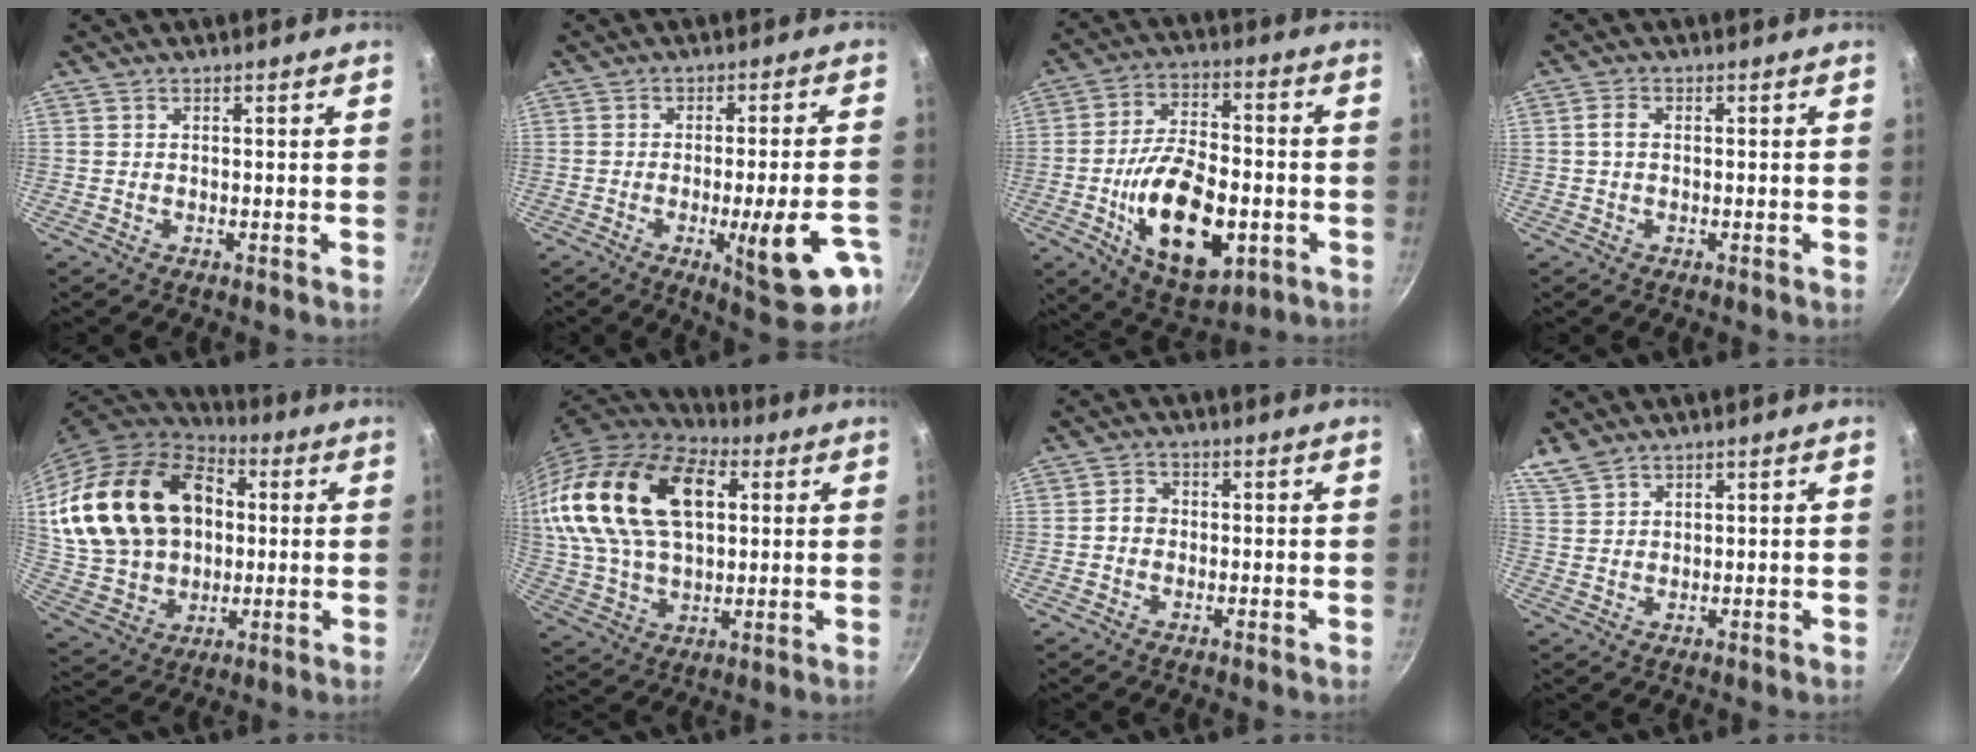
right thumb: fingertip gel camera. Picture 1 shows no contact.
{"total": 14.7, "force": [-5.5, 3.6, 13.1], "torque": [-0.153, 0.013, -0.066]}
{"total": 20.0, "force": [-5.2, 10.5, 16.2], "torque": [-0.256, 0.020, -0.077]}
{"total": 2.1, "force": [0.1, 1.4, 1.5], "torque": [-0.030, 0.008, 0.000]}
{"total": 26.8, "force": [4.5, 19.9, 17.5], "torque": [-0.305, 0.022, 0.096]}
{"total": 25.6, "force": [7.2, 15.5, 19.0], "torque": [-0.335, -0.001, 0.128]}
{"total": 2.7, "force": [-0.2, 2.3, 1.4], "torque": [-0.017, 0.011, -0.008]}
{"total": 4.1, "force": [3.4, 1.8, 1.4], "torque": [-0.027, 0.001, 0.074]}